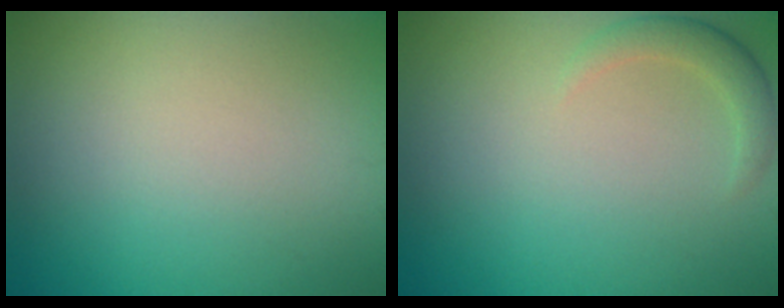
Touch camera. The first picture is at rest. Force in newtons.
{"total": 1.9, "press": 1.9, "slide": 0.3}